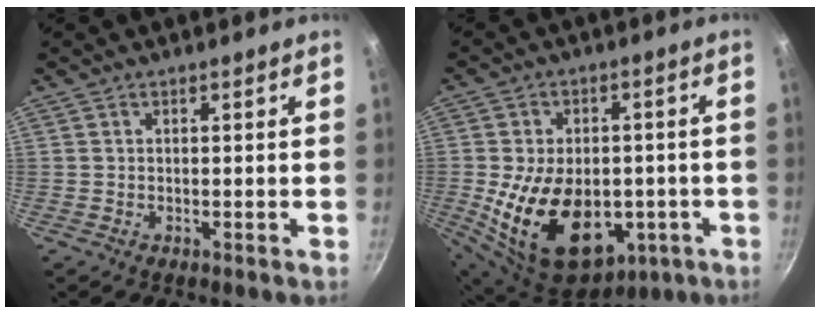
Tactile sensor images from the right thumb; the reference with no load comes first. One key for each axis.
{"total": 21.7, "fx": -4.6, "fy": 14.6, "fz": 15.4, "tx": -0.247, "ty": 0.004, "tz": -0.050}